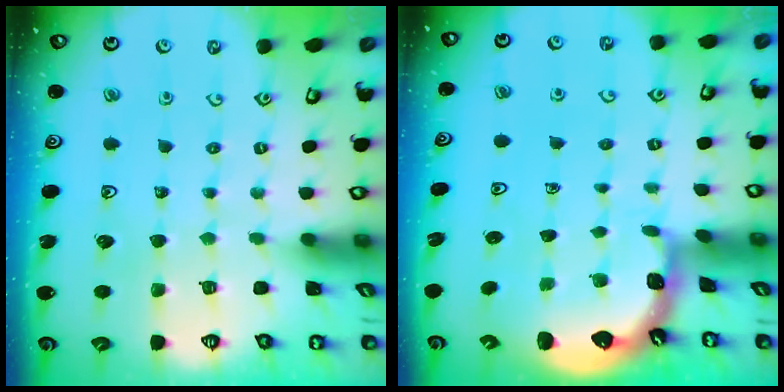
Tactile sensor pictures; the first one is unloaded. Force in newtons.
{"total": 1.2, "press": 1.2, "slide": 0.1}